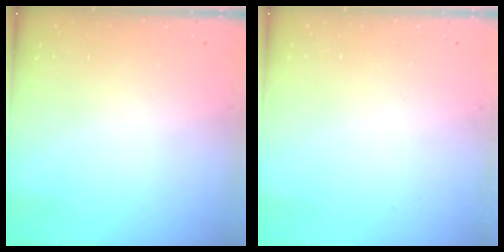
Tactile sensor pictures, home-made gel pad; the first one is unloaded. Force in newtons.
{"total": 0.0}